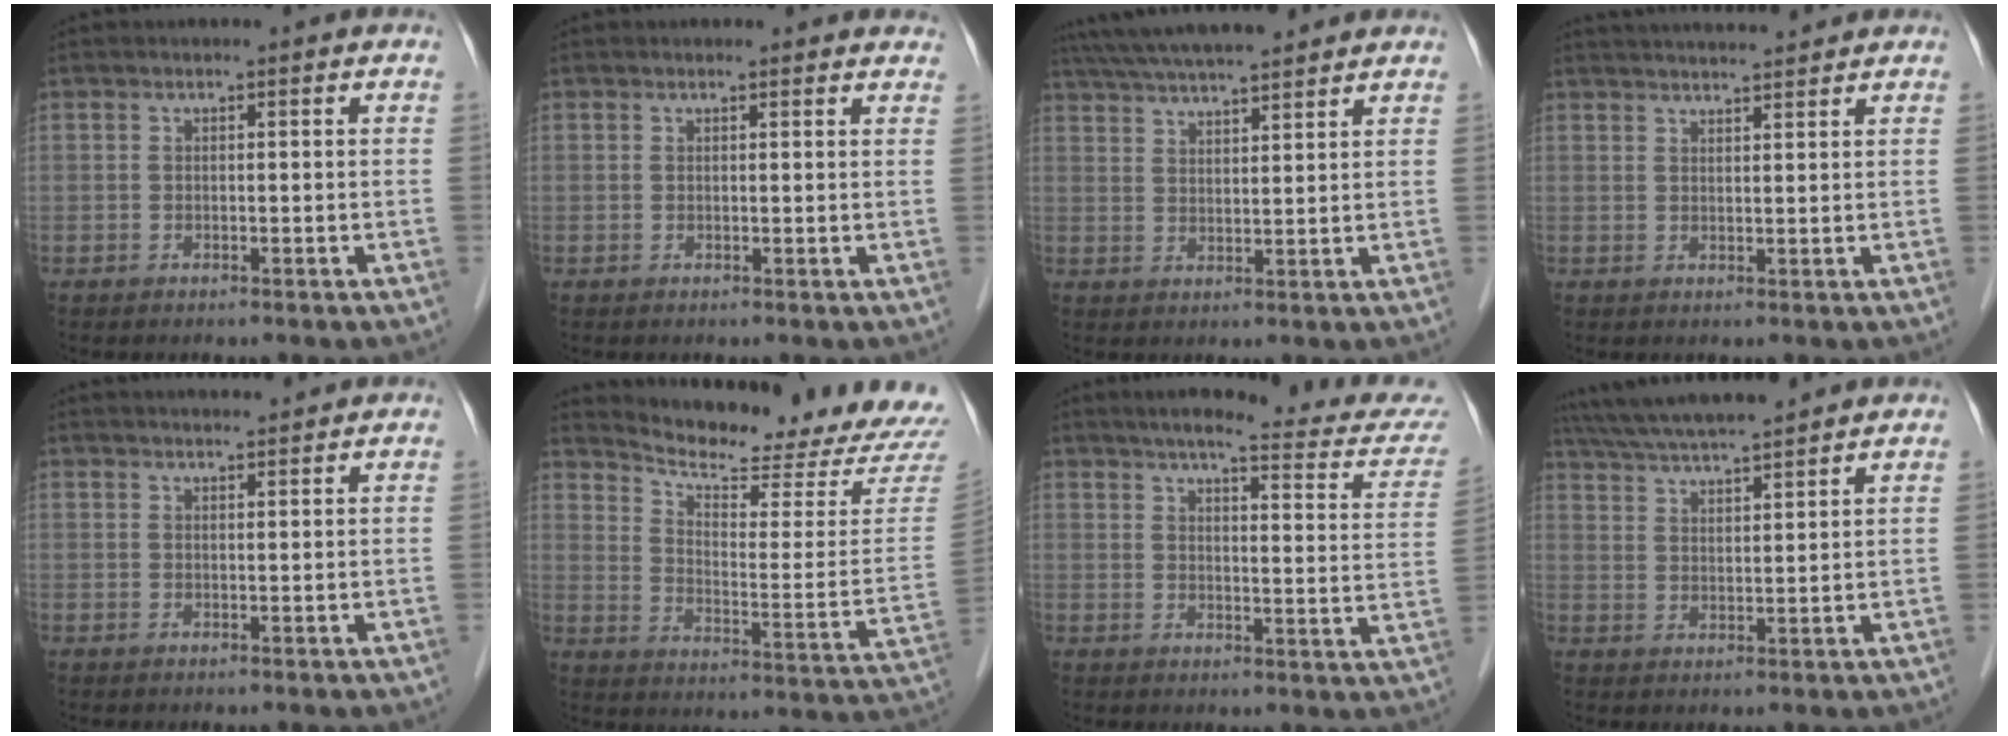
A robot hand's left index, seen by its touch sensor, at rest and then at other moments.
{"total": 4.8, "force": [4.4, 1.1, 1.3], "torque": [-0.009, 0.014, 0.037]}
{"total": 14.4, "force": [12.8, 1.7, 6.4], "torque": [-0.113, 0.039, 0.201]}
{"total": 9.1, "force": [8.6, 0.6, 3.0], "torque": [-0.050, 0.028, 0.123]}
{"total": 6.1, "force": [5.8, 0.5, 2.0], "torque": [-0.028, 0.028, 0.077]}
{"total": 21.6, "force": [20.9, 1.1, 5.4], "torque": [-0.091, -0.108, 0.262]}
{"total": 17.9, "force": [16.2, 1.6, 7.4], "torque": [-0.084, -0.036, 0.189]}
{"total": 12.9, "force": [11.6, 0.7, 5.5], "torque": [-0.104, 0.031, 0.189]}